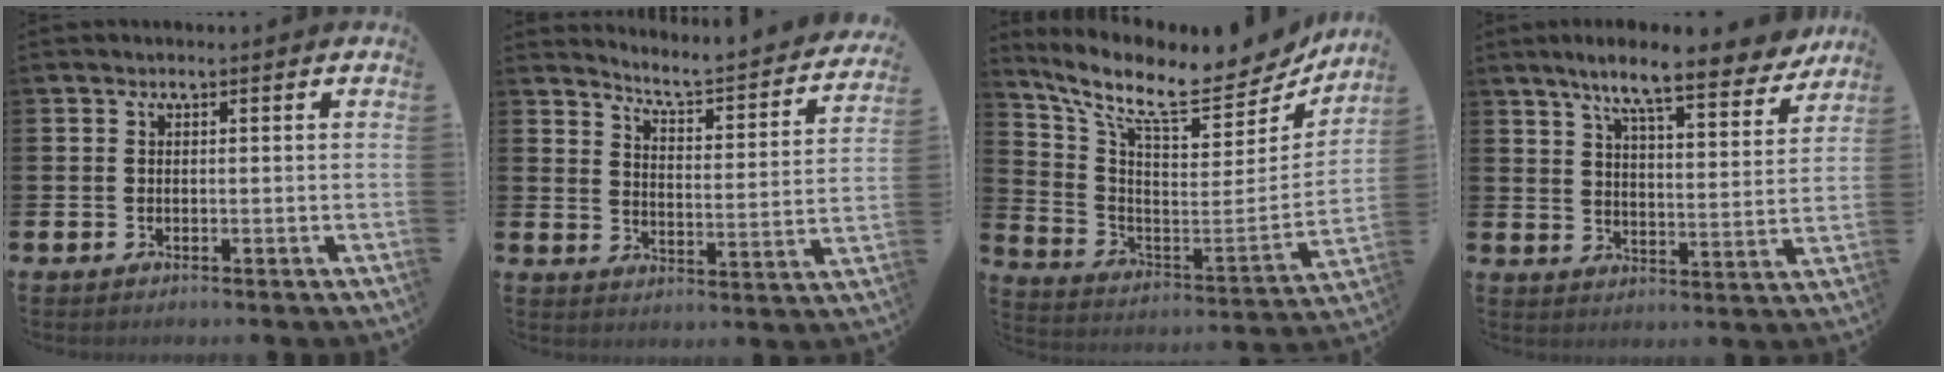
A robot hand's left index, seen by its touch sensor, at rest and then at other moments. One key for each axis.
{"total": 4.7, "fx": 4.5, "fy": 0.4, "fz": 1.5, "tx": -0.050, "ty": -0.044, "tz": 0.066}
{"total": 11.2, "fx": 9.3, "fy": 2.9, "fz": 5.5, "tx": -0.129, "ty": -0.075, "tz": 0.151}
{"total": 9.3, "fx": 8.1, "fy": 1.0, "fz": 4.4, "tx": -0.094, "ty": -0.047, "tz": 0.136}